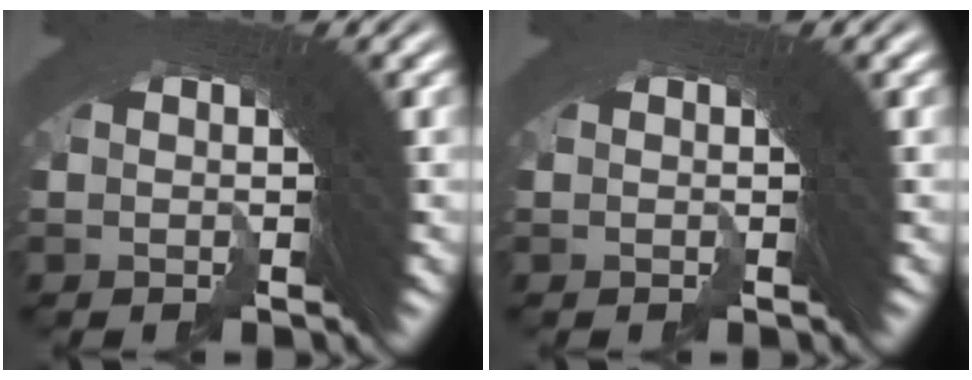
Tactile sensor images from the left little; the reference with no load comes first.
{"total": 0.0}